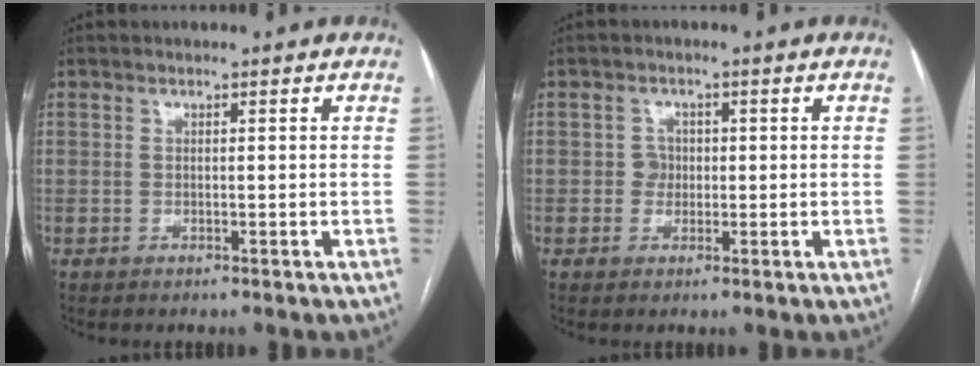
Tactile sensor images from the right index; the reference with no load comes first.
{"total": 2.1, "force": [-0.1, 2.0, 0.6], "torque": [-0.002, 0.006, -0.004]}